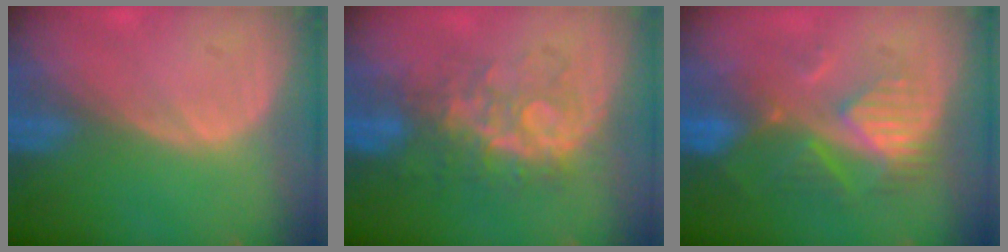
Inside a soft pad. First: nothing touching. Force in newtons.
{"total": 7.7, "press": 7.4, "slide": 2.1}
{"total": 8.6, "press": 8.1, "slide": 3.1}